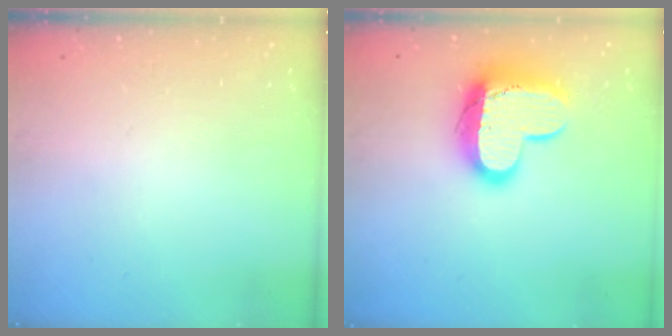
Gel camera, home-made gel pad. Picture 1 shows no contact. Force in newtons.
{"total": 14.3, "press": 14.3, "slide": 1.2}